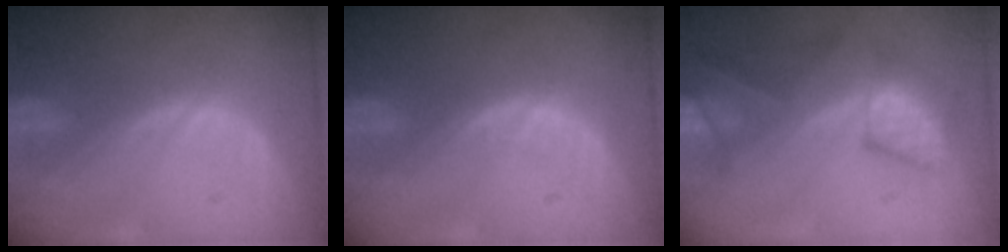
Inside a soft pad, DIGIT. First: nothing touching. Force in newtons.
{"total": 0.7, "press": 0.6, "slide": 0.2}
{"total": 8.8, "press": 8.2, "slide": 3.2}